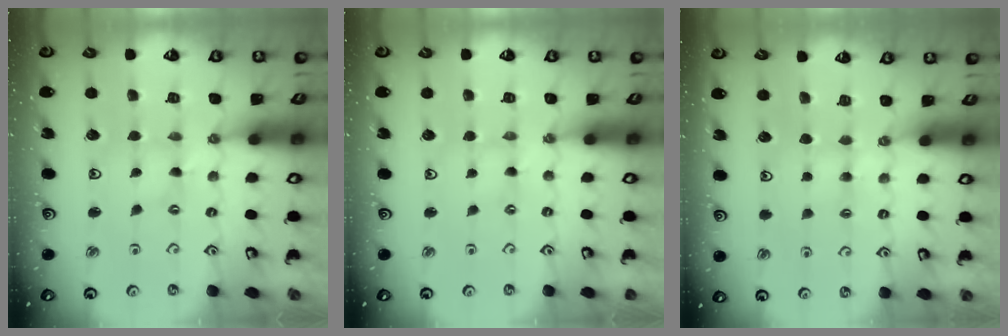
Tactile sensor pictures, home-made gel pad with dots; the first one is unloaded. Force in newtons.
{"total": 1.1, "press": 1.0, "slide": 0.4}
{"total": 4.2, "press": 4.1, "slide": 0.7}